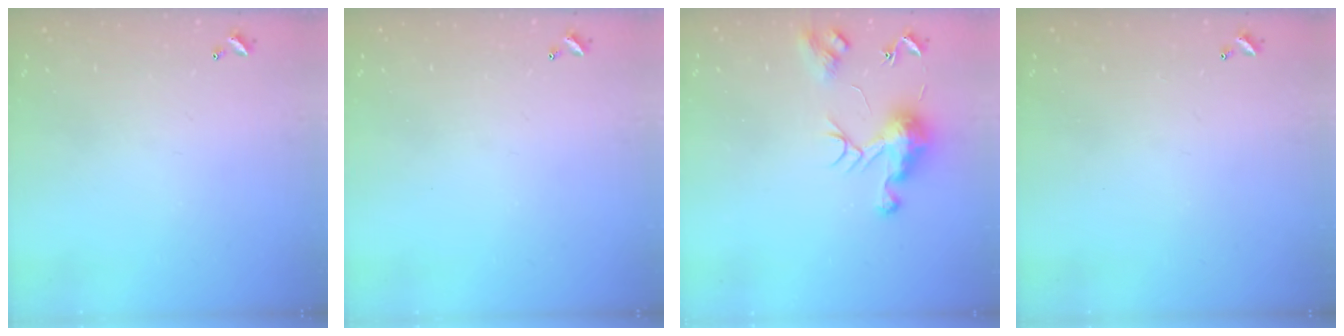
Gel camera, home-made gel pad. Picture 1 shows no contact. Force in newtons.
{"total": 0.0}
{"total": 9.6, "press": 9.5, "slide": 0.9}
{"total": 0.0}